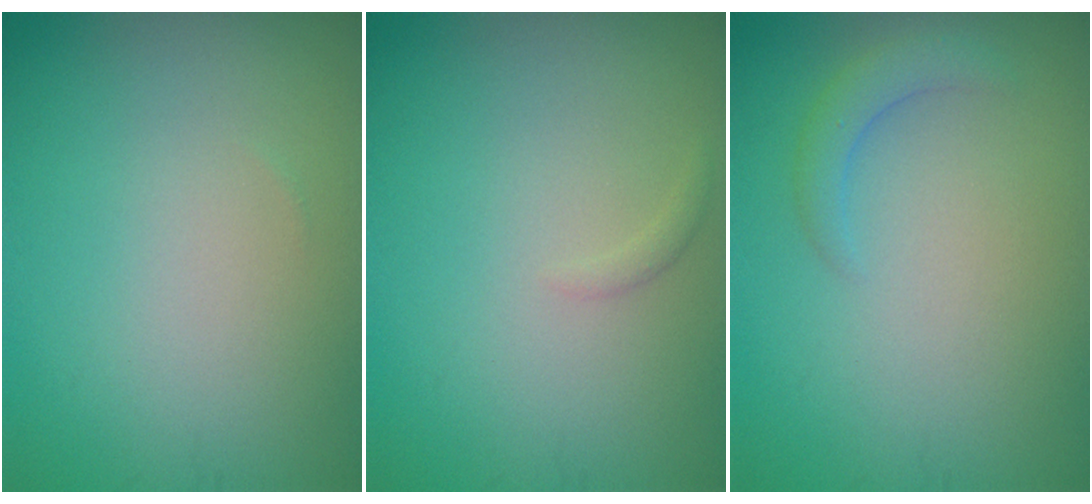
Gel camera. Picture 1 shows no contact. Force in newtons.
{"total": 0.6, "press": 0.6, "slide": 0.1}
{"total": 1.7, "press": 1.7, "slide": 0.2}